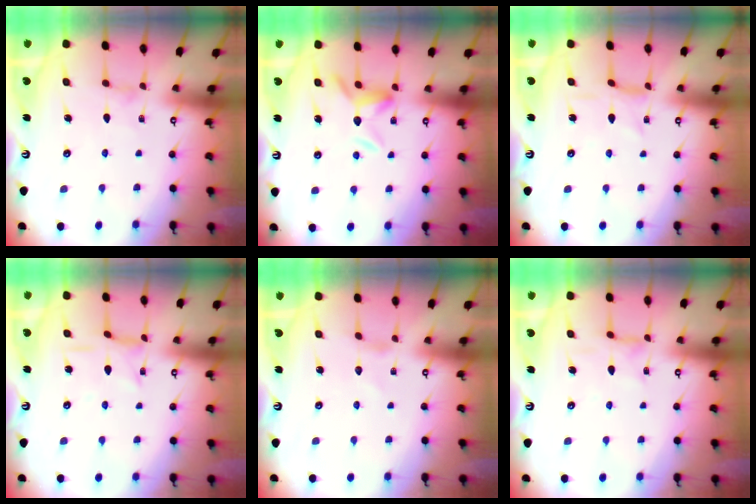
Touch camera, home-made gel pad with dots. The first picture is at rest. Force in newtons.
{"total": 8.4, "press": 8.4, "slide": 1.0}
{"total": 1.5, "press": 1.3, "slide": 0.6}
{"total": 2.6, "press": 2.5, "slide": 0.5}
{"total": 0.0}
{"total": 1.9, "press": 1.9, "slide": 0.3}